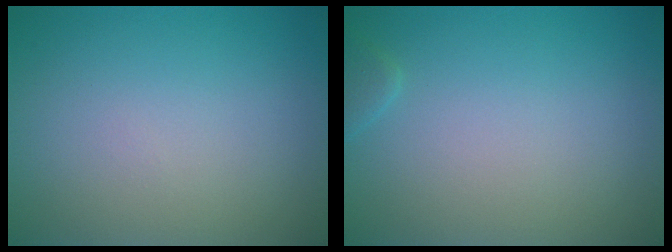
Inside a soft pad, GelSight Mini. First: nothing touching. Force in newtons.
{"total": 0.9, "press": 0.9, "slide": 0.0}